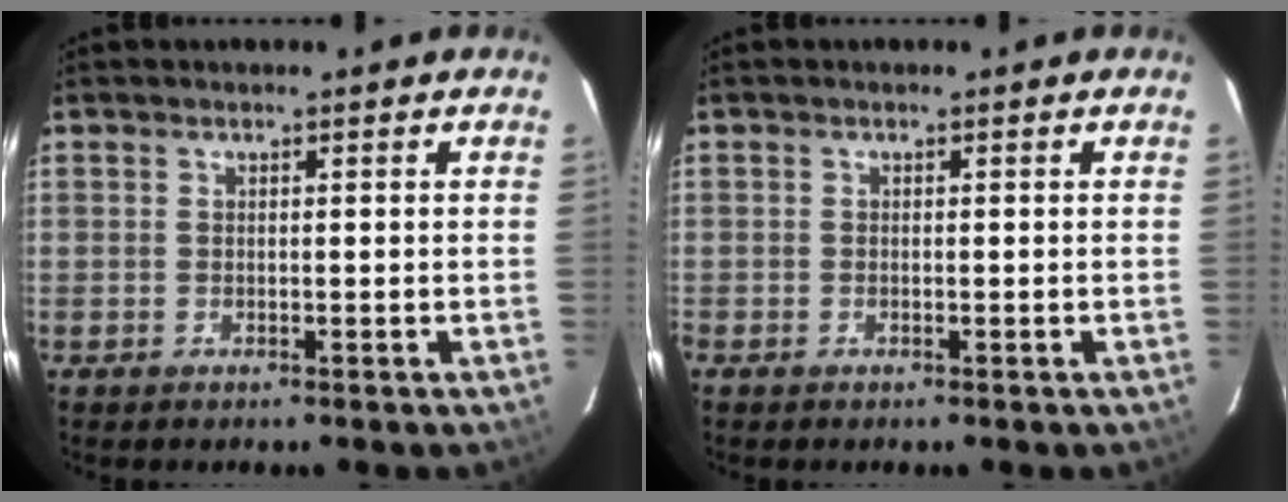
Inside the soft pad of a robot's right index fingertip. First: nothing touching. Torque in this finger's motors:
{"motor_torque": [0.09, 0.03, 0.02, 0.01]}